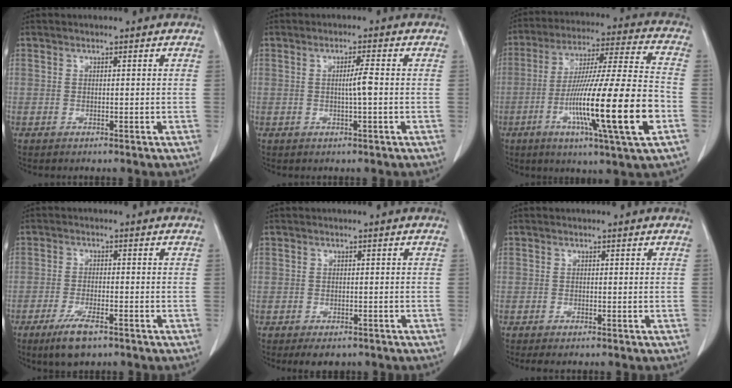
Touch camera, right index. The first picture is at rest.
{"total": 1.5, "force": [0.2, -0.6, 1.4], "torque": [-0.022, 0.001, 0.004]}
{"total": 21.0, "force": [-6.4, 0.0, 20.0], "torque": [-0.341, -0.019, -0.109]}
{"total": 5.7, "force": [-3.7, 1.3, 4.1], "torque": [-0.082, -0.010, -0.062]}
{"total": 3.6, "force": [-2.7, 1.9, 1.3], "torque": [-0.011, 0.000, -0.033]}
{"total": 1.5, "force": [-1.3, 0.4, 0.7], "torque": [-0.011, -0.003, -0.016]}